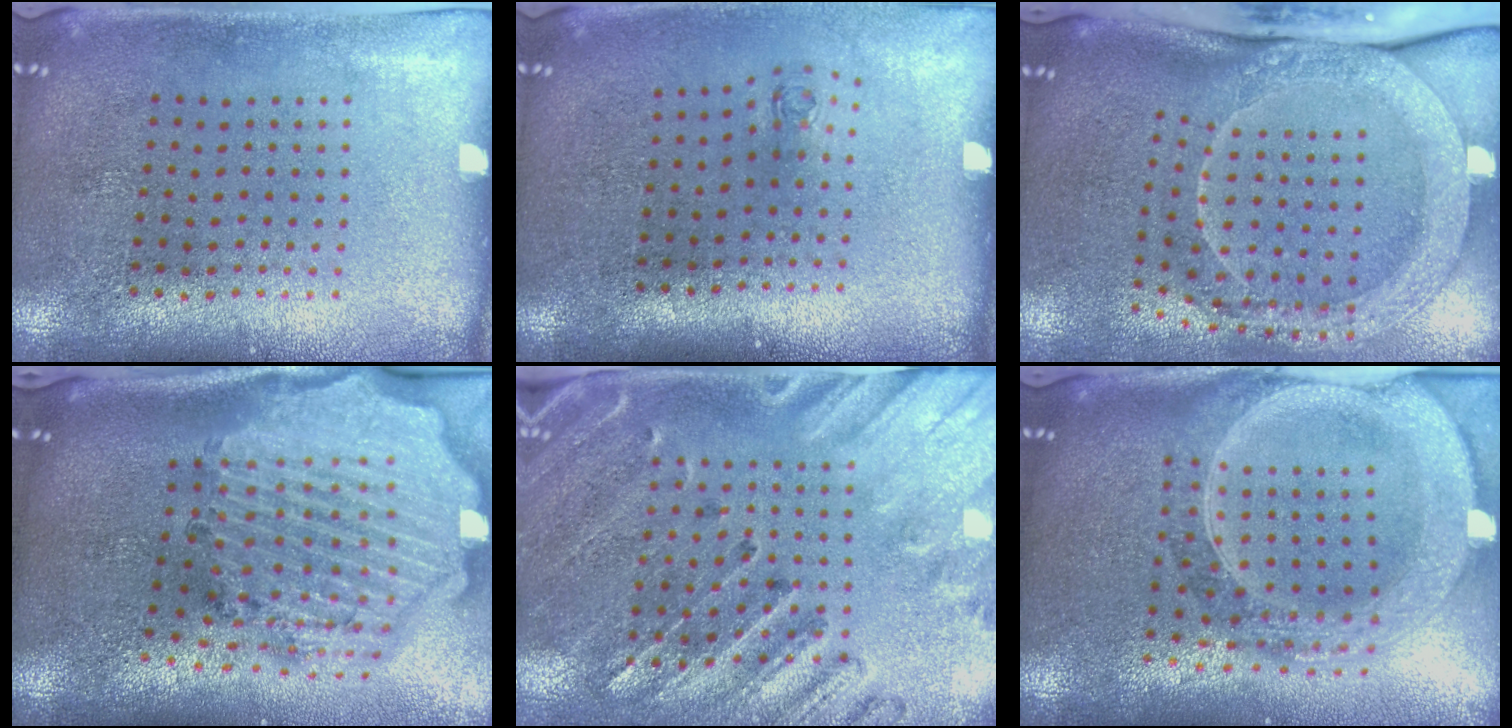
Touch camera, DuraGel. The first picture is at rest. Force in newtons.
{"total": 0.7, "press": 0.3, "slide": 0.6}
{"total": 2.4, "press": 2.1, "slide": 1.1}
{"total": 4.0, "press": 3.3, "slide": 2.3}
{"total": 2.6, "press": 2.4, "slide": 1.1}
{"total": 2.9, "press": 2.5, "slide": 1.5}